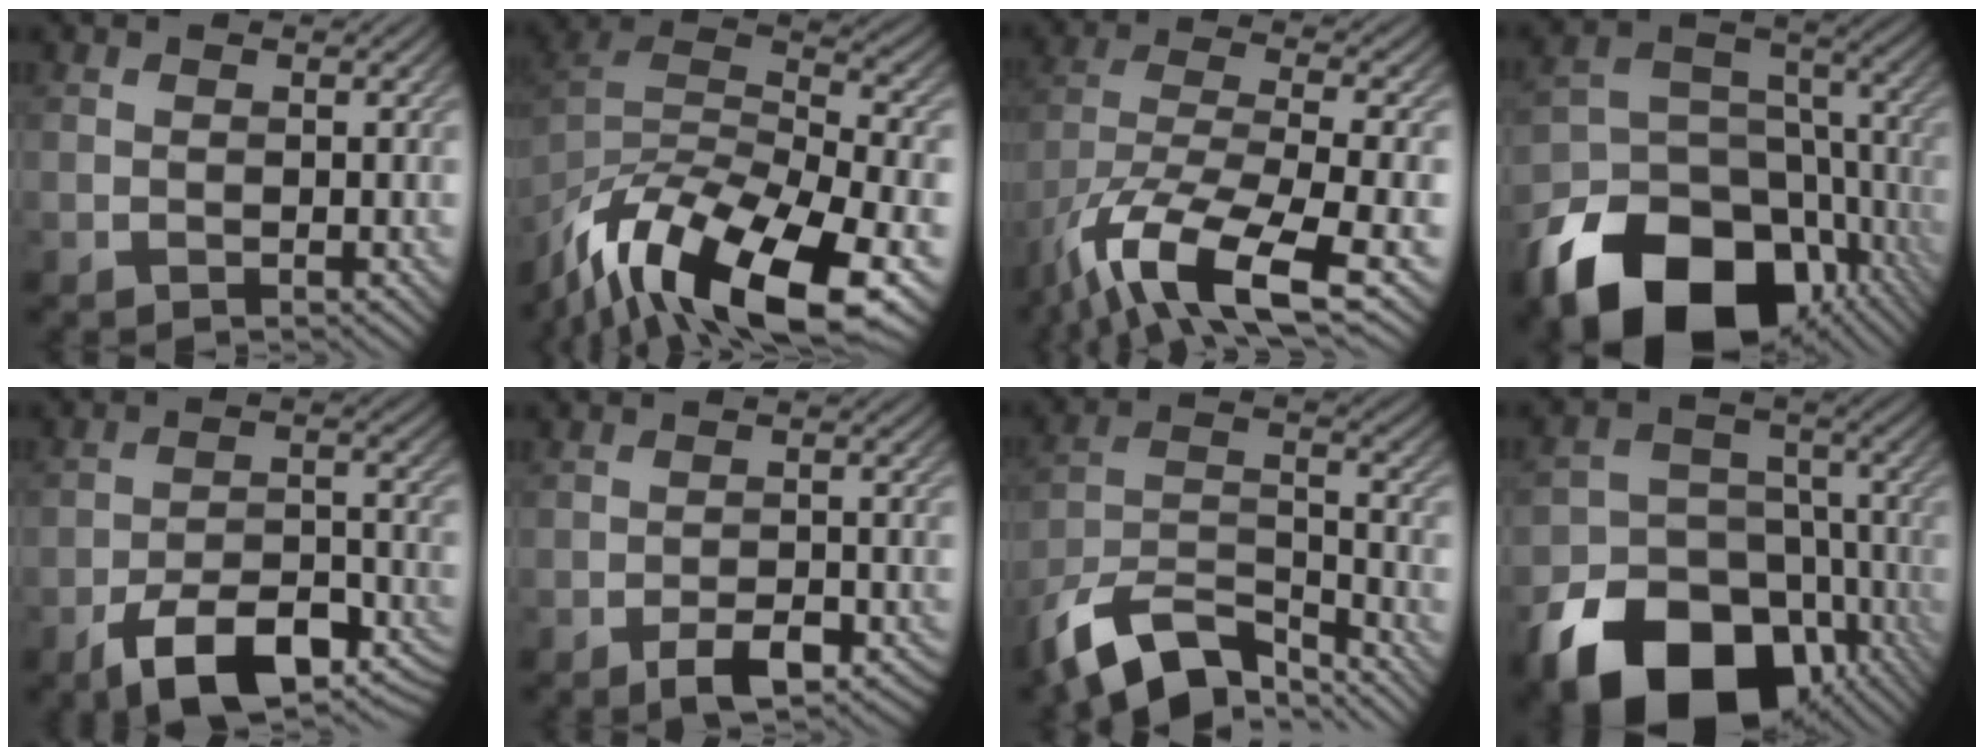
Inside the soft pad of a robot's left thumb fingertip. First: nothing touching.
{"total": 17.8, "force": [-12.5, 5.9, 11.2], "torque": [-0.252, -0.020, -0.203]}
{"total": 13.6, "force": [-7.9, 4.1, 10.3], "torque": [-0.212, -0.016, -0.148]}
{"total": 20.2, "force": [-11.2, 13.5, 10.0], "torque": [-0.213, -0.048, -0.167]}
{"total": 11.3, "force": [-7.1, 4.7, 7.4], "torque": [-0.120, -0.007, -0.117]}
{"total": 4.3, "force": [-2.7, 1.5, 3.0], "torque": [-0.045, 0.003, -0.040]}
{"total": 12.3, "force": [-9.6, 4.4, 6.4], "torque": [-0.124, -0.009, -0.184]}
{"total": 19.1, "force": [-10.8, 13.2, 8.5], "torque": [-0.170, -0.054, -0.170]}